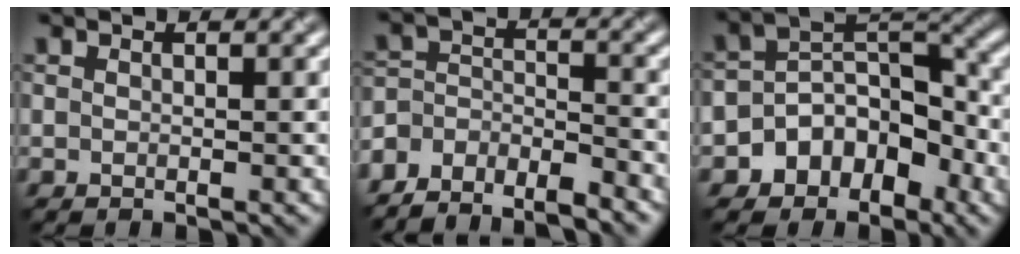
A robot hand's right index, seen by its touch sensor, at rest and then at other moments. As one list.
[{"total": 6.0, "force": [-5.6, 1.8, 1.6], "torque": [-0.031, -0.002, -0.101]}, {"total": 5.9, "force": [-3.0, 4.2, 2.7], "torque": [-0.017, 0.014, -0.057]}]